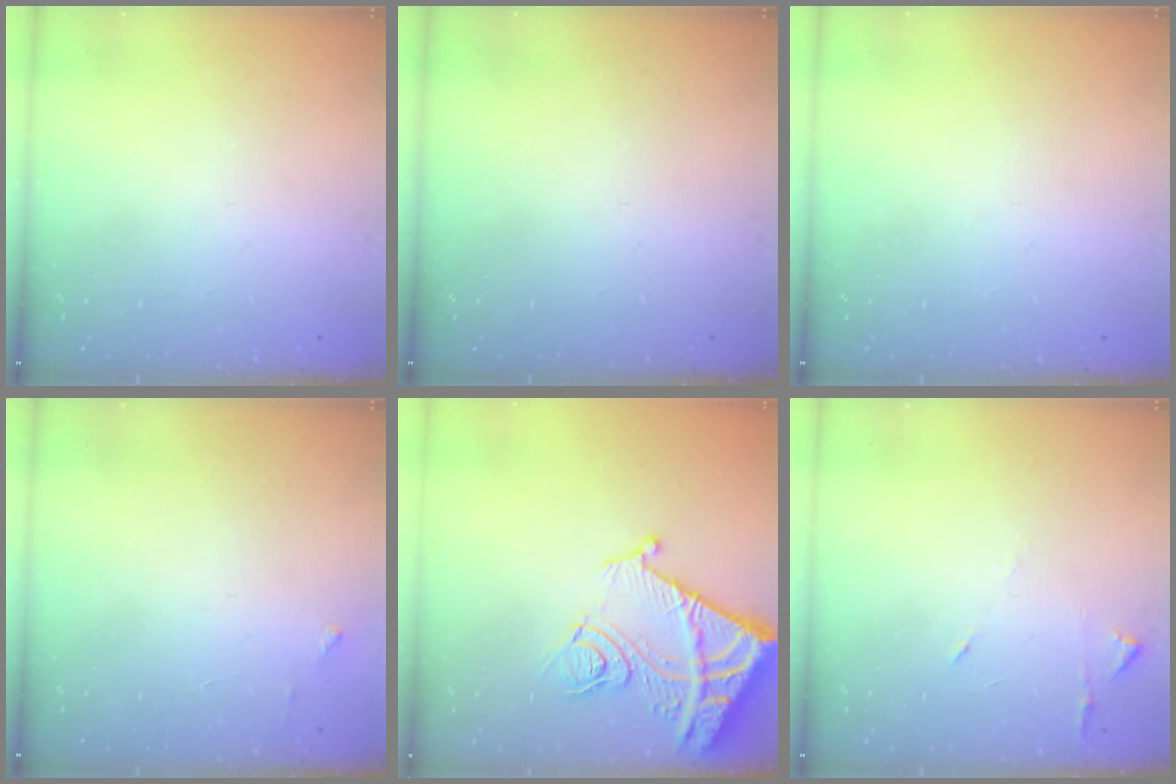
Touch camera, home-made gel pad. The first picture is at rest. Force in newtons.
{"total": 0.0}
{"total": 0.0}
{"total": 2.6, "press": 2.6, "slide": 0.2}
{"total": 14.7, "press": 14.6, "slide": 1.7}
{"total": 5.8, "press": 5.8, "slide": 0.7}